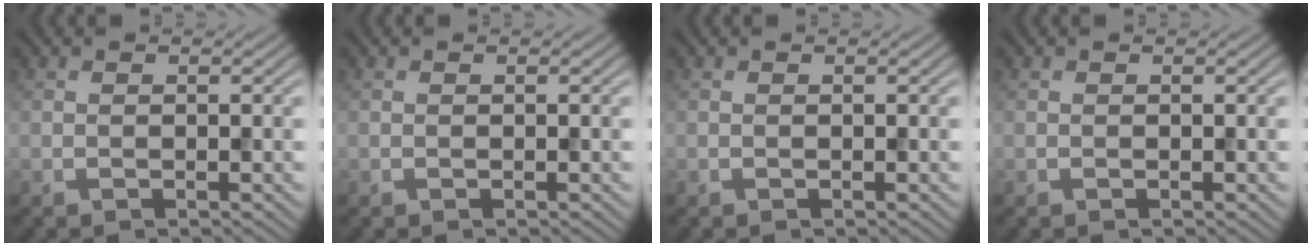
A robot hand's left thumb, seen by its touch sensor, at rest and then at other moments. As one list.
[{"total": 0.0}, {"total": 0.0}, {"total": 0.0}]